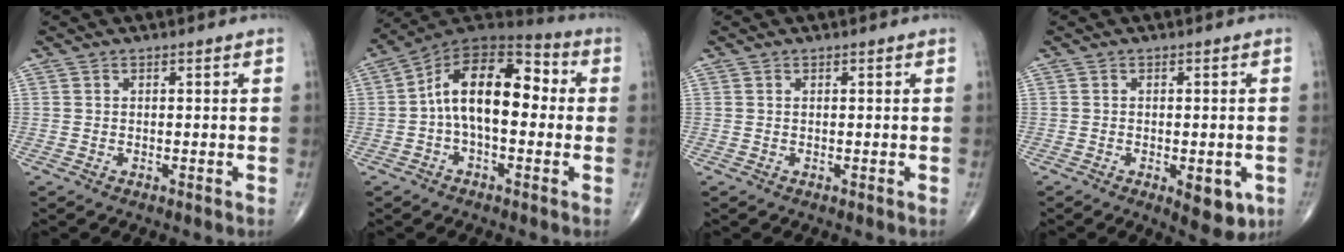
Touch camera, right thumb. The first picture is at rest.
{"total": 15.8, "force": [0.4, 8.5, 13.3], "torque": [-0.196, 0.049, -0.007]}
{"total": 0.0}
{"total": 6.3, "force": [-2.2, 2.8, 5.2], "torque": [-0.052, -0.006, -0.021]}